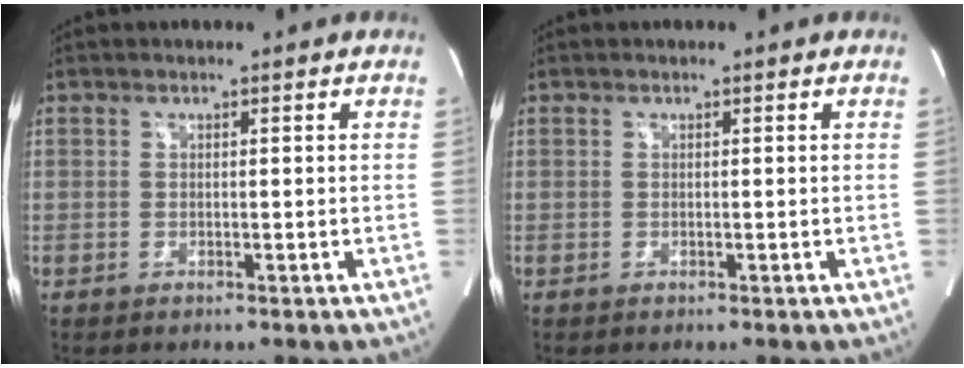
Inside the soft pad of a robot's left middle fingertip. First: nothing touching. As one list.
[{"total": 0.0}]